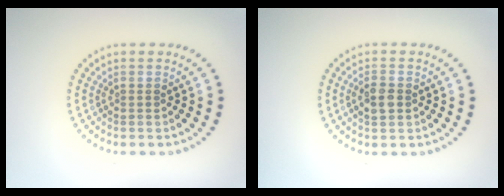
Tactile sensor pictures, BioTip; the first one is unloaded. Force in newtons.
{"total": 1.9, "press": 1.9, "slide": 0.3}